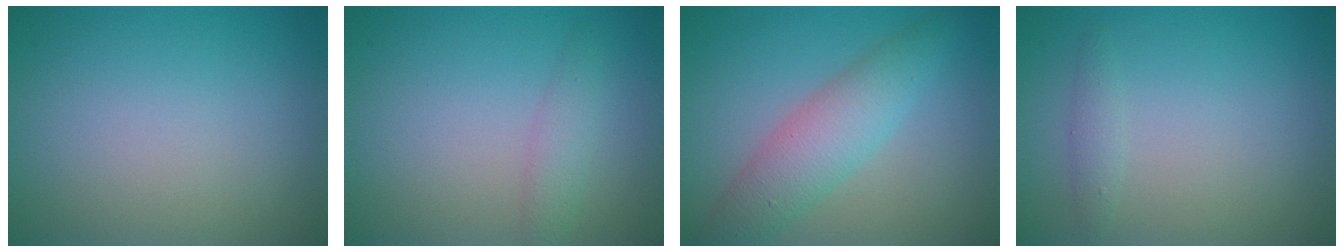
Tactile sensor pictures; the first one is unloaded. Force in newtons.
{"total": 1.7, "press": 1.7, "slide": 0.1}
{"total": 4.6, "press": 4.6, "slide": 0.0}
{"total": 1.1, "press": 1.1, "slide": 0.0}